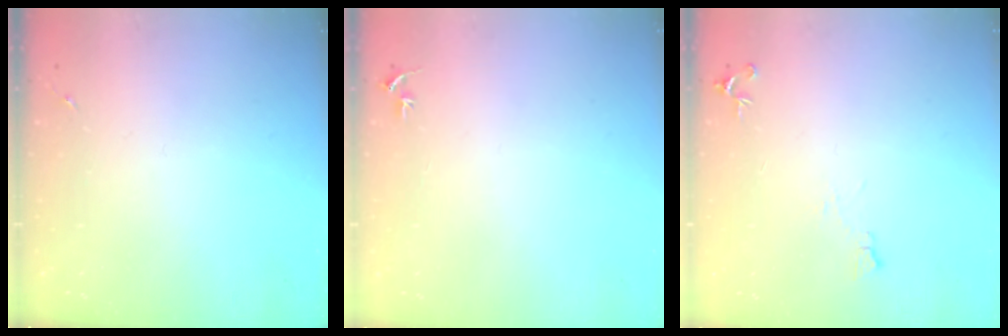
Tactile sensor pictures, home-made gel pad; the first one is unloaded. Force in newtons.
{"total": 3.1, "press": 3.1, "slide": 0.4}
{"total": 5.9, "press": 5.8, "slide": 1.0}